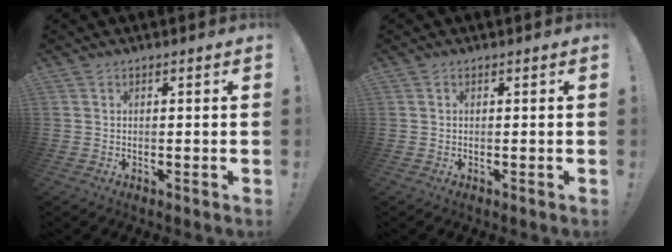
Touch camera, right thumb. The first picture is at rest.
{"total": 0.0}